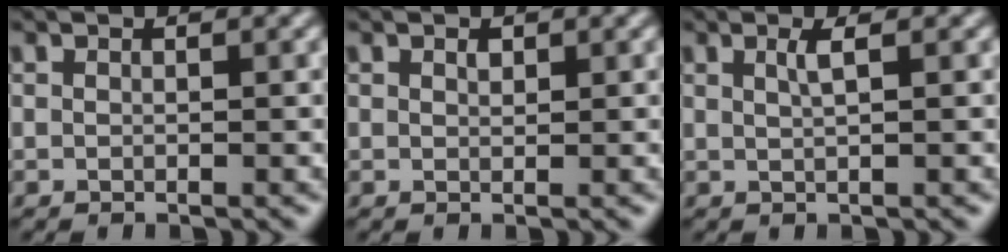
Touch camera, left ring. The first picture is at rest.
{"total": 0.7, "force": [0.4, 0.3, 0.4], "torque": [-0.007, -0.002, 0.009]}
{"total": 1.6, "force": [0.6, 0.4, 1.4], "torque": [-0.021, 0.000, 0.008]}